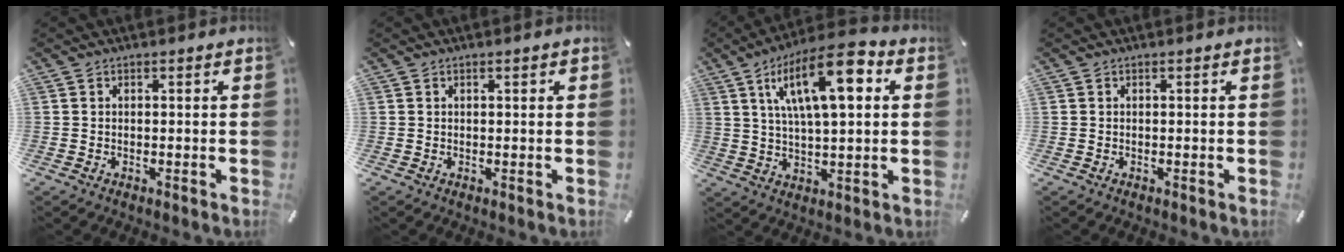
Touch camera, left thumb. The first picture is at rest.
{"total": 0.6, "force": [0.2, 0.1, 0.6], "torque": [-0.010, 0.002, 0.003]}
{"total": 16.7, "force": [6.2, 6.2, 14.3], "torque": [-0.239, -0.010, 0.099]}
{"total": 0.0}